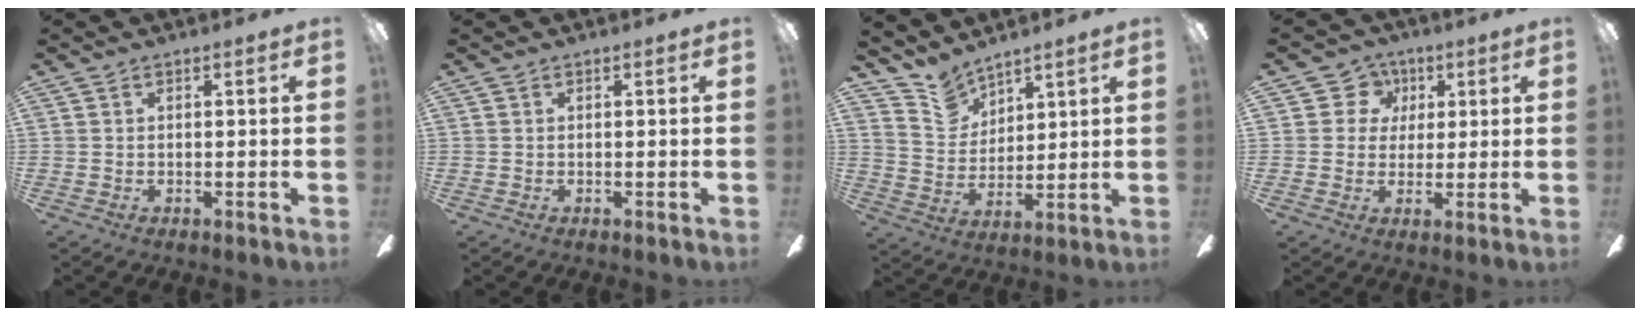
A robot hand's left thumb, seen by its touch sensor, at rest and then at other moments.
{"total": 0.0}
{"total": 8.6, "force": [7.6, 4.0, 0.9], "torque": [-0.040, -0.047, 0.149]}
{"total": 6.5, "force": [2.2, 6.0, 0.8], "torque": [-0.013, -0.004, 0.037]}